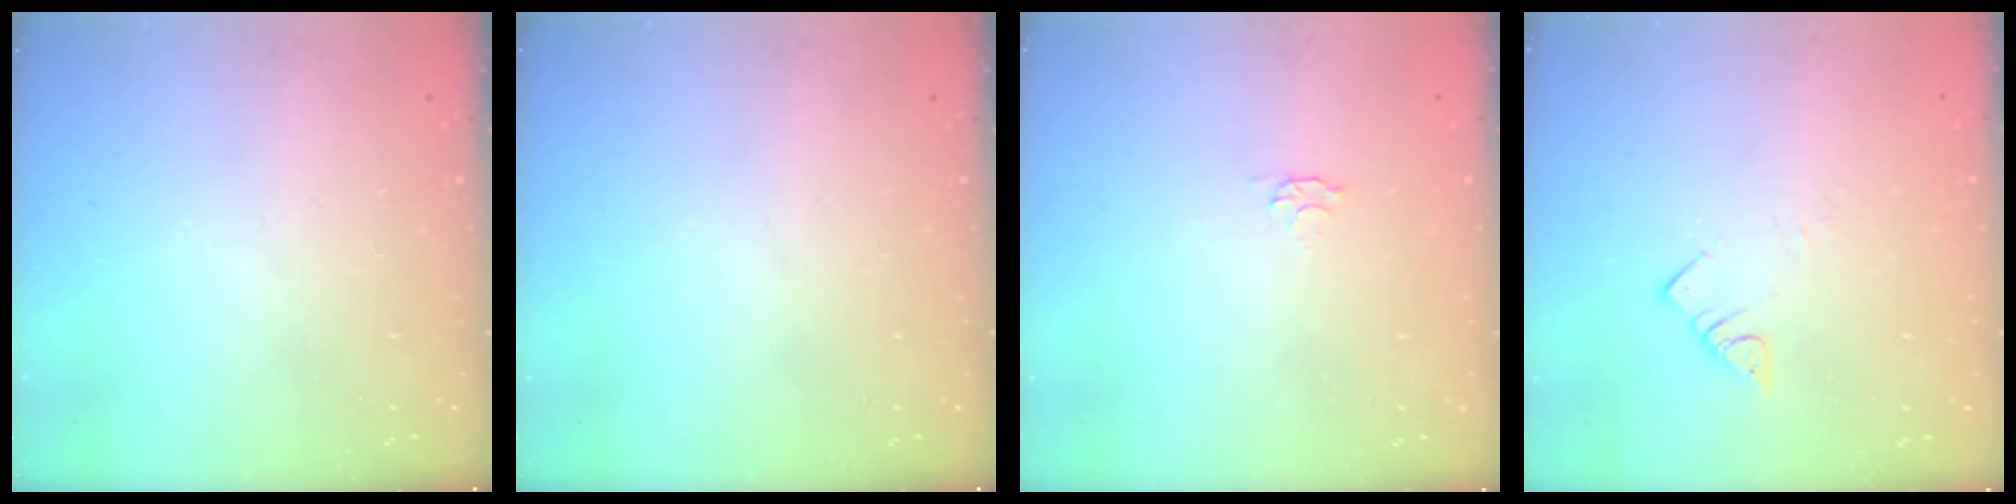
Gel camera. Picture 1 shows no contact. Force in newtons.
{"total": 0.0}
{"total": 2.8, "press": 2.7, "slide": 0.5}
{"total": 2.8, "press": 2.8, "slide": 0.2}